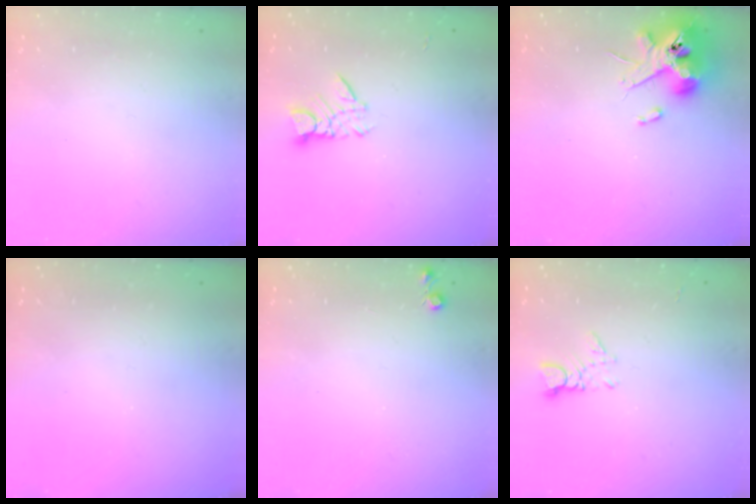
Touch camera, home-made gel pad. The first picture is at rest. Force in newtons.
{"total": 6.4, "press": 6.4, "slide": 0.5}
{"total": 13.4, "press": 13.2, "slide": 1.8}
{"total": 0.0}
{"total": 3.9, "press": 3.9, "slide": 0.6}
{"total": 2.8, "press": 2.8, "slide": 0.2}